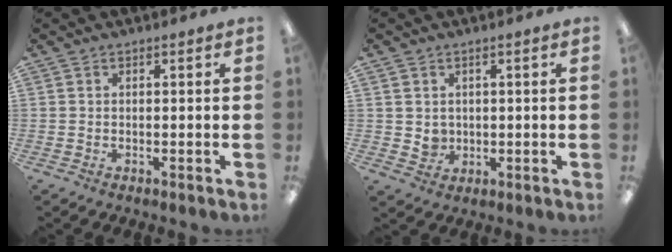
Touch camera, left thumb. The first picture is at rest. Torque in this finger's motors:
{"motor_torque": [0.00, 0.00, 0.05, -0.25, 0.00]}